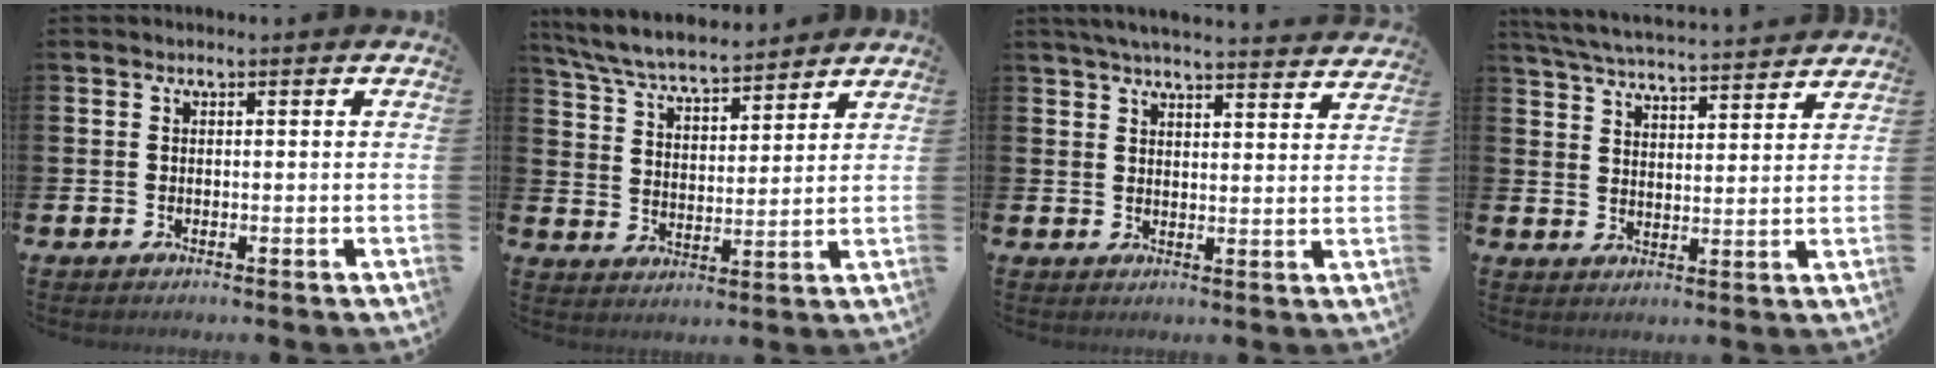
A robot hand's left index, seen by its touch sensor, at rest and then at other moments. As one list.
[{"total": 7.0, "force": [6.7, 1.0, 1.9], "torque": [-0.068, -0.037, 0.119]}, {"total": 5.1, "force": [4.9, 0.1, 1.2], "torque": [-0.032, -0.026, 0.088]}, {"total": 6.1, "force": [6.0, 0.3, 1.1], "torque": [-0.044, -0.038, 0.105]}]